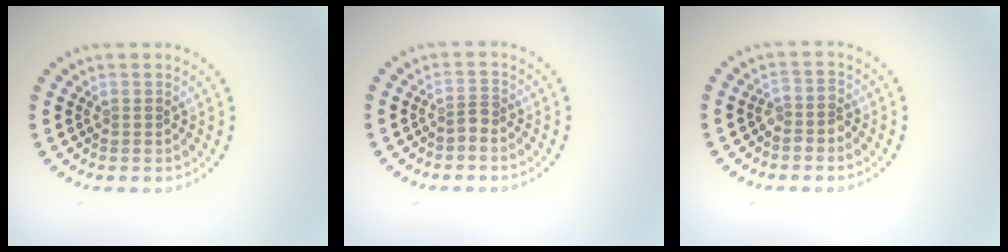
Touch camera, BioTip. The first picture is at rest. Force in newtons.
{"total": 1.1, "press": 0.7, "slide": 0.8}
{"total": 1.7, "press": 1.4, "slide": 0.9}